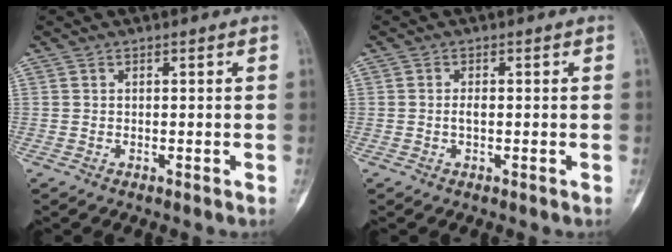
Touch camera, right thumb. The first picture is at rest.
{"total": 1.2, "force": [-0.2, 0.7, 1.0], "torque": [-0.016, 0.001, -0.005]}